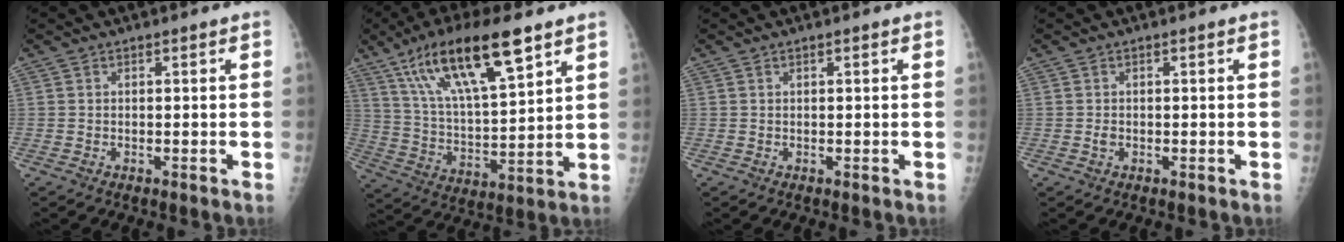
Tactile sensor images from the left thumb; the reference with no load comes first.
{"total": 19.2, "force": [11.1, 5.3, 14.7], "torque": [-0.243, -0.034, 0.209]}
{"total": 0.5, "force": [0.2, 0.1, 0.4], "torque": [-0.007, 0.000, 0.004]}
{"total": 1.0, "force": [-0.2, 0.7, 0.7], "torque": [-0.008, 0.001, -0.002]}